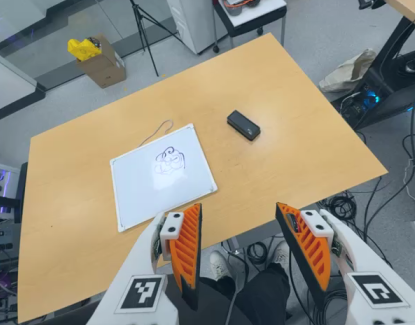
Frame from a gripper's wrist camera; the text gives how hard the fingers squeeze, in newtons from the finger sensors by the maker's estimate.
{"total": 0.0}